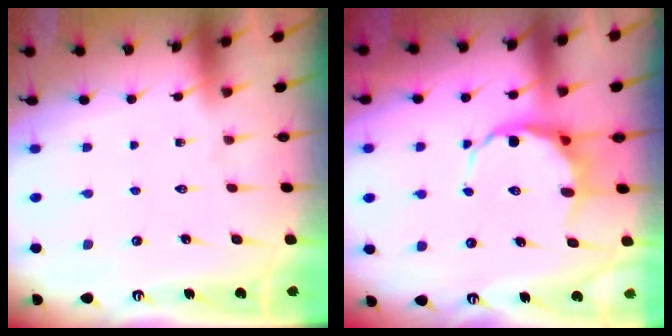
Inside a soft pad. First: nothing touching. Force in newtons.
{"total": 7.0, "press": 6.7, "slide": 2.0}